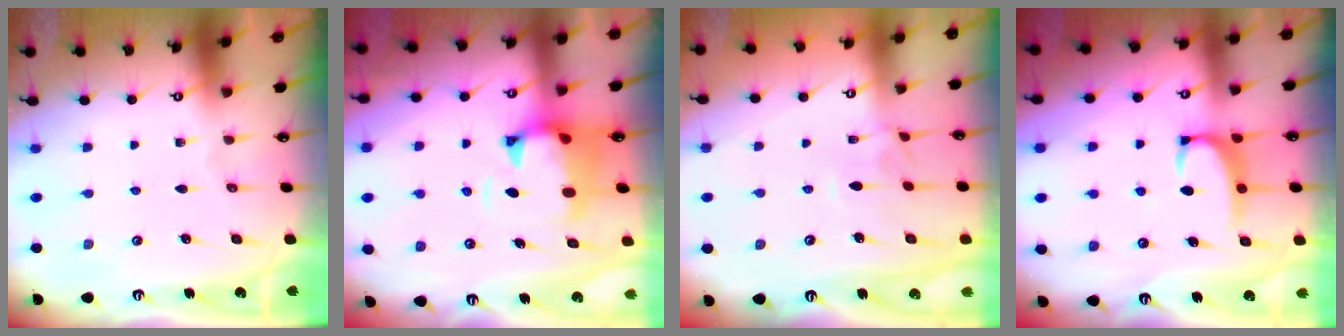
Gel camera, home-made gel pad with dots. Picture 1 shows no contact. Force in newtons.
{"total": 1.7, "press": 1.2, "slide": 1.2}
{"total": 2.6, "press": 2.5, "slide": 0.6}
{"total": 2.3, "press": 2.3, "slide": 0.6}